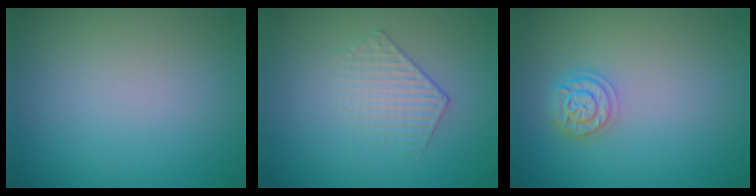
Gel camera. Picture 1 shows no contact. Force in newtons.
{"total": 1.7, "press": 1.2, "slide": 1.3}
{"total": 2.5, "press": 2.1, "slide": 1.3}